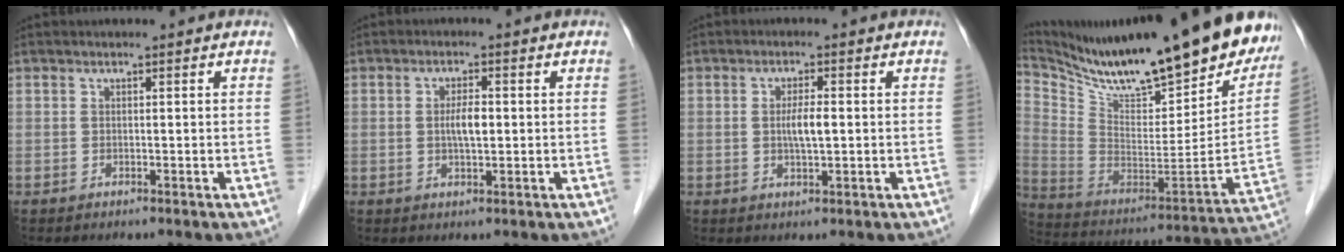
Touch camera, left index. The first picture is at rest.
{"total": 3.2, "force": [0.1, 1.0, 3.1], "torque": [-0.057, 0.000, 0.000]}
{"total": 3.4, "force": [0.0, 0.7, 3.3], "torque": [-0.060, -0.002, -0.001]}
{"total": 30.6, "force": [25.6, 5.4, 15.8], "torque": [-0.274, -0.067, 0.377]}